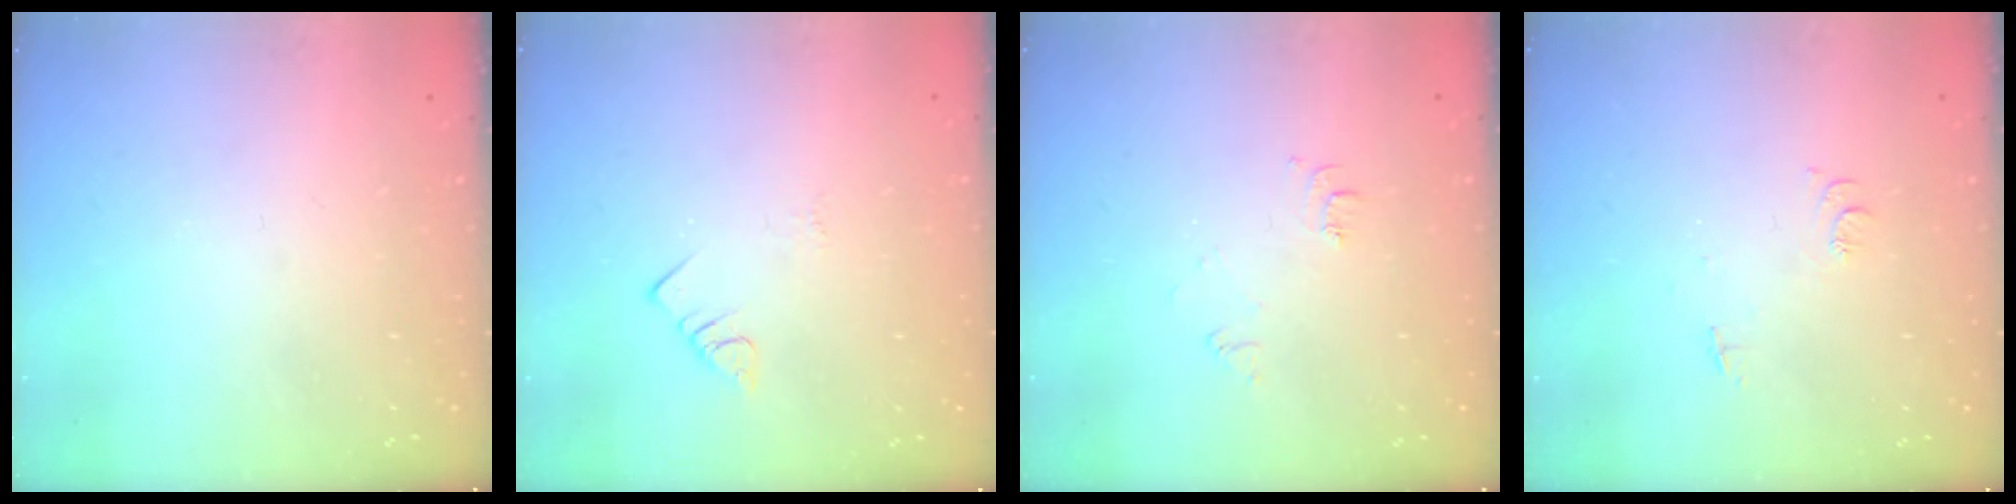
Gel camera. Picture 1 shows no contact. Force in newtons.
{"total": 2.4, "press": 2.3, "slide": 0.4}
{"total": 5.1, "press": 5.1, "slide": 0.7}
{"total": 6.4, "press": 6.4, "slide": 0.6}